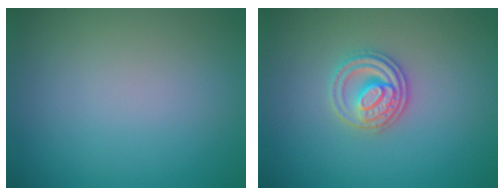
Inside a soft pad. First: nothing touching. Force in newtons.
{"total": 3.0, "press": 2.8, "slide": 0.9}